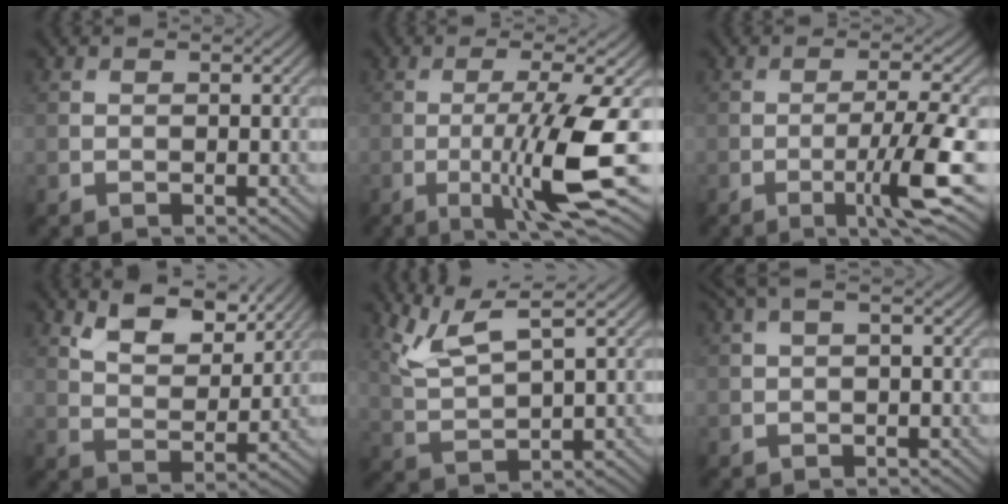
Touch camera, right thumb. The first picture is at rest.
{"total": 10.4, "force": [-2.6, 1.3, 10.0], "torque": [-0.158, 0.005, -0.045]}
{"total": 6.6, "force": [-2.2, 0.4, 6.3], "torque": [-0.103, 0.009, -0.046]}
{"total": 7.7, "force": [5.0, 3.4, 4.7], "torque": [-0.096, -0.007, 0.094]}
{"total": 6.3, "force": [4.0, 1.4, 4.6], "torque": [-0.107, 0.007, 0.089]}
{"total": 2.2, "force": [0.7, 0.5, 2.0], "torque": [-0.040, 0.011, 0.009]}